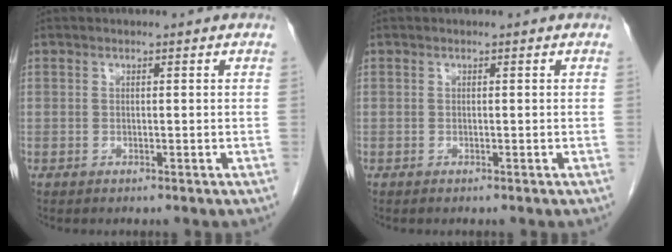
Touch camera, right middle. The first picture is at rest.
{"total": 0.0}